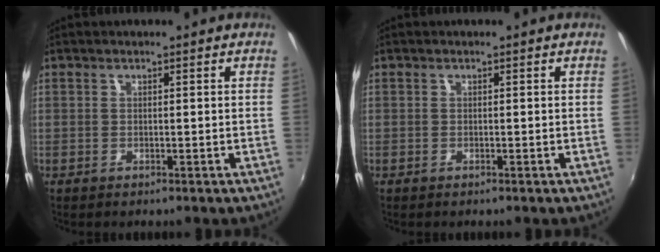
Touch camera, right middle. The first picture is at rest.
{"total": 0.0}